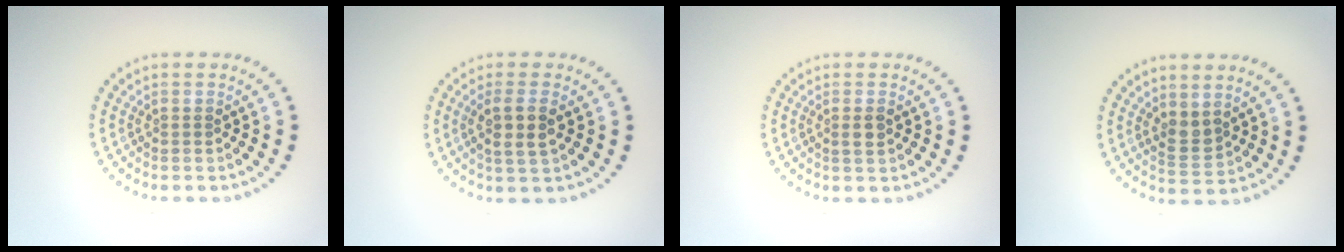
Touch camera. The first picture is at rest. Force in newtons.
{"total": 2.6, "press": 2.4, "slide": 1.0}
{"total": 1.1, "press": 1.0, "slide": 0.4}
{"total": 1.8, "press": 1.6, "slide": 0.8}